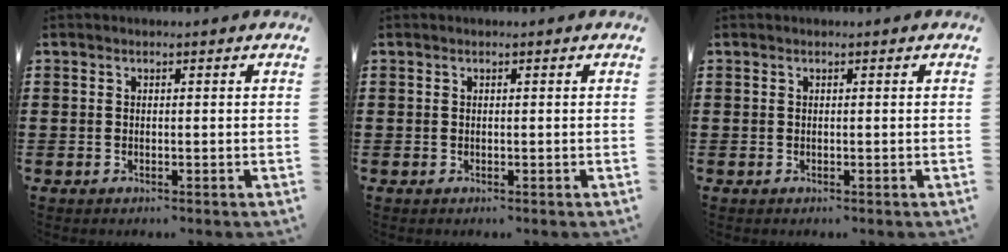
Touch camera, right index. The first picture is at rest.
{"total": 0.0}
{"total": 0.0}